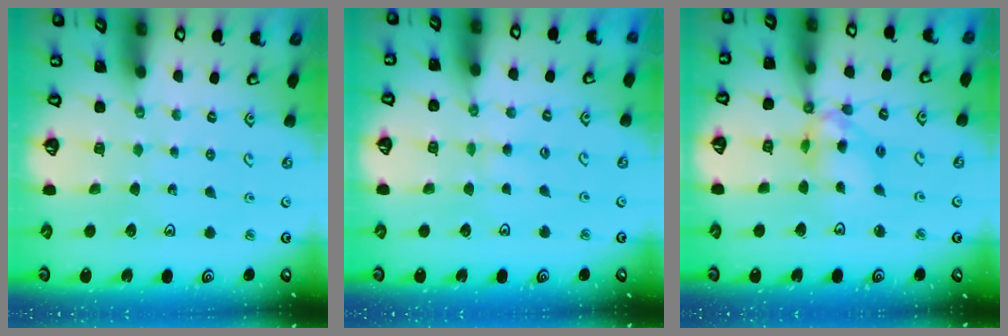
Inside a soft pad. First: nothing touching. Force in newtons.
{"total": 2.2, "press": 2.2, "slide": 0.4}
{"total": 10.9, "press": 10.8, "slide": 1.2}